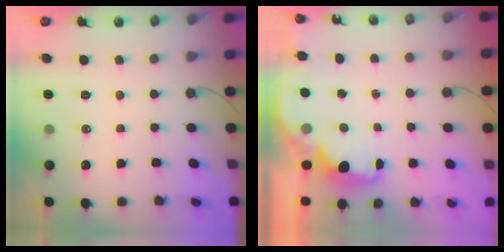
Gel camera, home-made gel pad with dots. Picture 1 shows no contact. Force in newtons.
{"total": 2.5, "press": 2.3, "slide": 0.8}